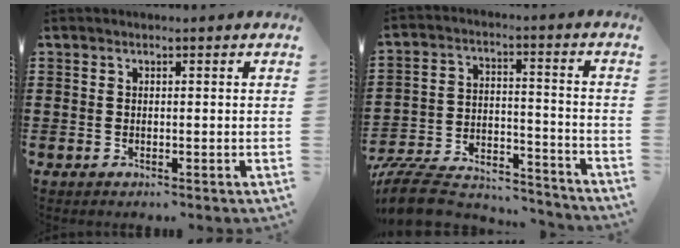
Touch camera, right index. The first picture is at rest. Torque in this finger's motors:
{"motor_torque": [-1.21, 0.93, -0.85, -0.21]}